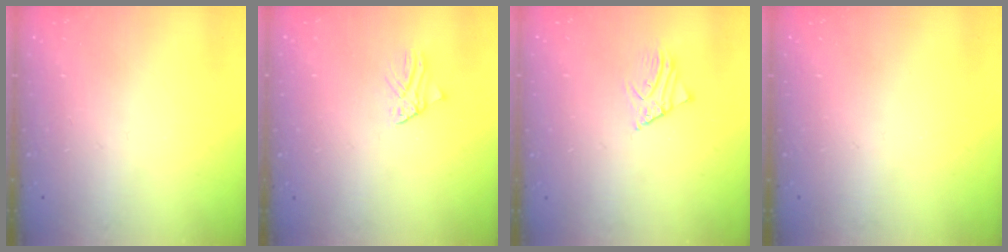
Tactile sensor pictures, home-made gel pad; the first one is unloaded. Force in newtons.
{"total": 0.7, "press": 0.7, "slide": 0.1}
{"total": 3.0, "press": 3.0, "slide": 0.3}
{"total": 0.0}